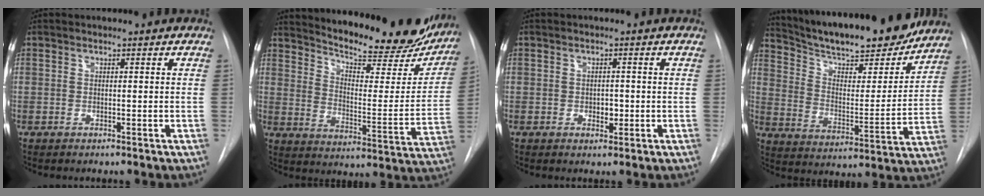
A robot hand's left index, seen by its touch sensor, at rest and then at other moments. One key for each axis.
{"total": 25.3, "fx": 22.5, "fy": 5.6, "fz": 10.1, "tx": -0.151, "ty": -0.060, "tz": 0.291}
{"total": 1.7, "fx": -0.3, "fy": 1.1, "fz": 1.2, "tx": -0.016, "ty": 0.001, "tz": -0.001}
{"total": 22.8, "fx": 20.1, "fy": 3.9, "fz": 9.9, "tx": -0.166, "ty": -0.014, "tz": 0.299}